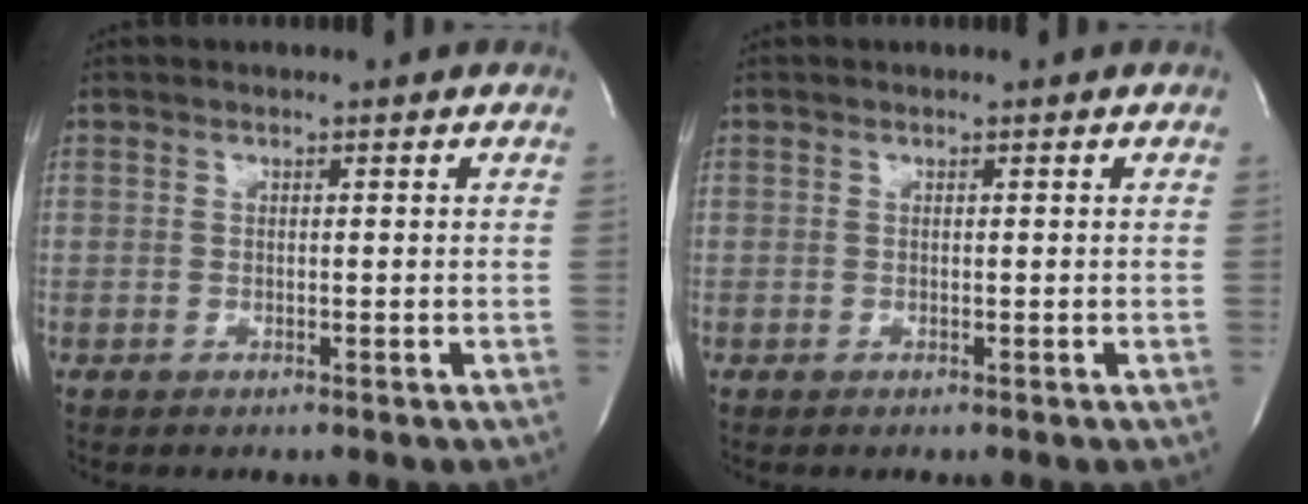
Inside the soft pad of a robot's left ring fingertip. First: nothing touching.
{"total": 0.0}